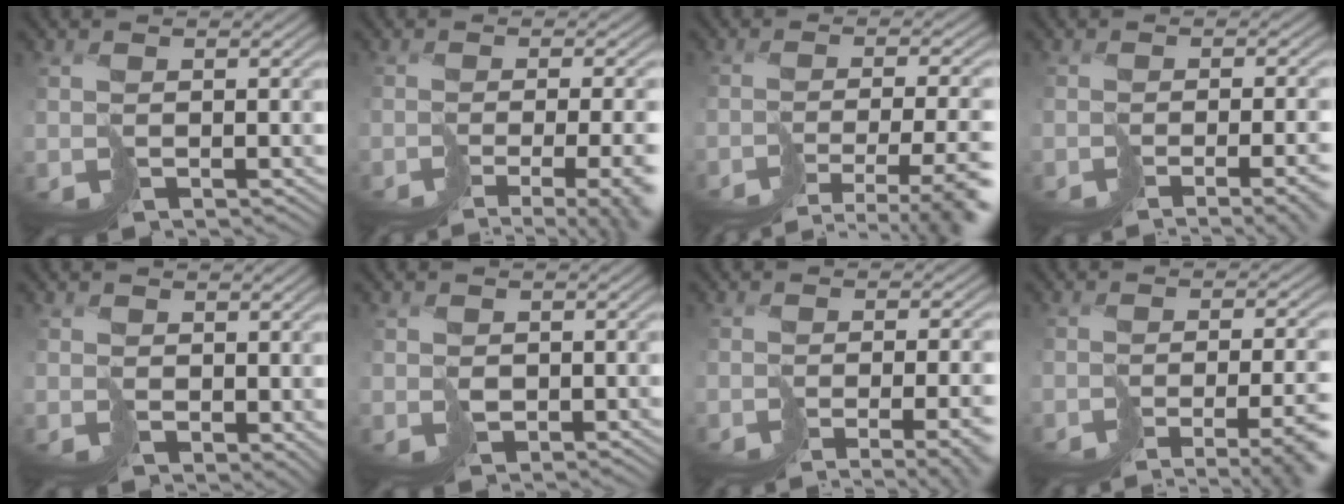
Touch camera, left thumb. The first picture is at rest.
{"total": 10.0, "force": [-5.3, 3.5, 7.7], "torque": [-0.091, -0.026, -0.023]}
{"total": 8.5, "force": [-5.9, 2.2, 5.6], "torque": [-0.082, -0.017, -0.068]}
{"total": 6.9, "force": [-3.8, 1.5, 5.5], "torque": [-0.049, -0.020, -0.030]}
{"total": 2.3, "force": [1.6, 1.3, 1.0], "torque": [-0.023, -0.004, 0.036]}
{"total": 1.2, "force": [0.9, 0.6, -0.2], "torque": [0.012, 0.001, 0.023]}
{"total": 8.0, "force": [-4.5, 2.2, 6.3], "torque": [-0.066, -0.022, -0.025]}
{"total": 9.0, "force": [-5.6, 2.3, 6.6], "torque": [-0.086, -0.026, -0.047]}